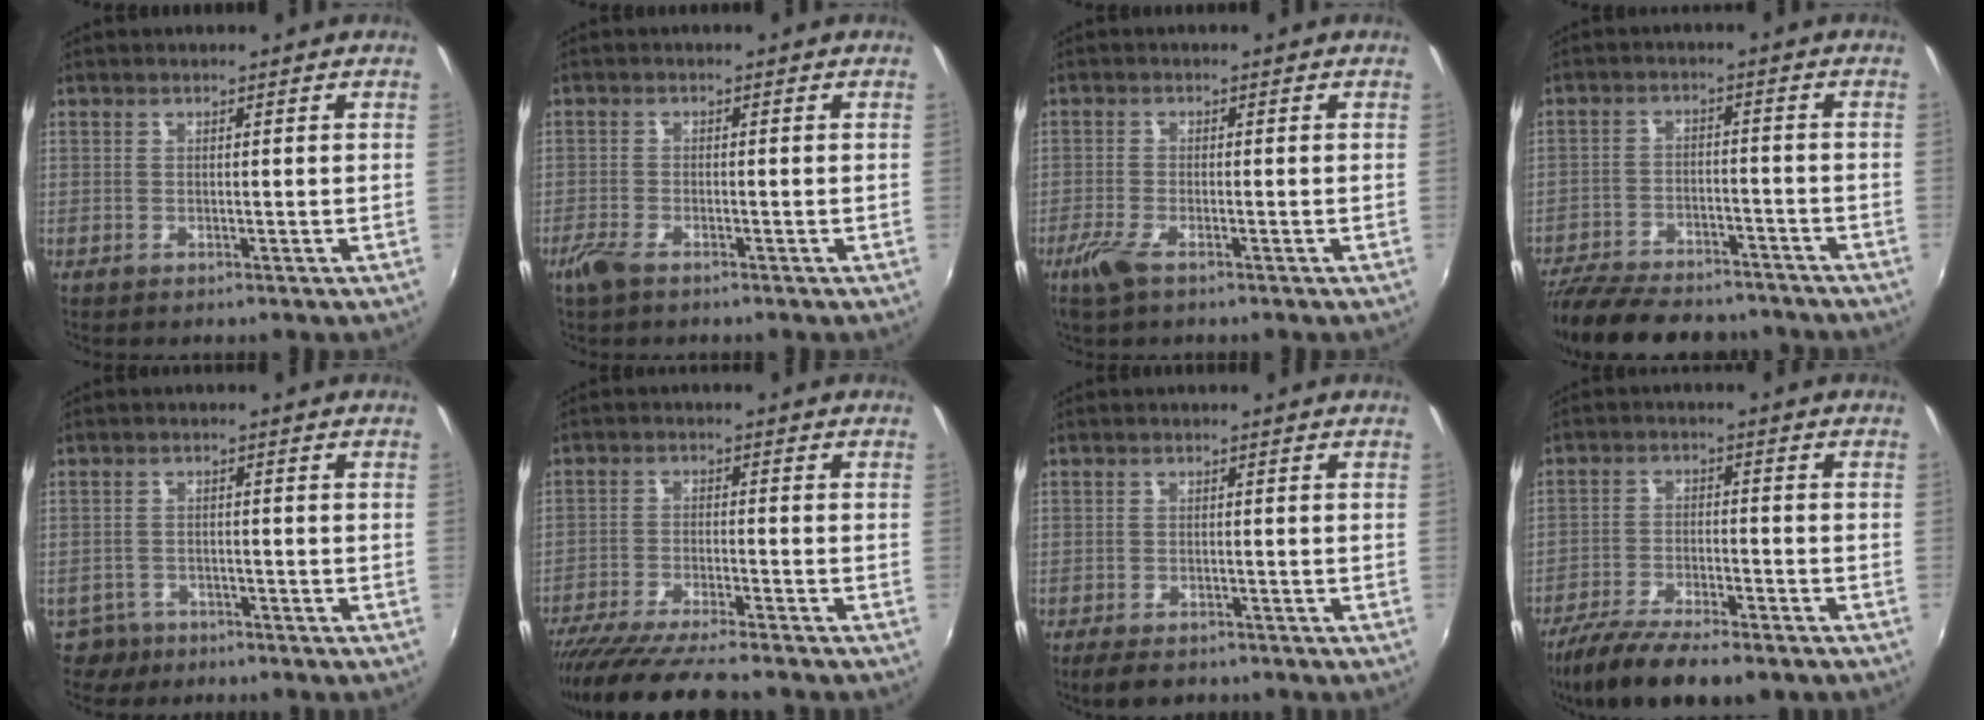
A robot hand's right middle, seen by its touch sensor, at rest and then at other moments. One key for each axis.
{"total": 3.3, "fx": -2.5, "fy": 1.0, "fz": 2.0, "tx": -0.054, "ty": -0.008, "tz": -0.050}
{"total": 4.1, "fx": -2.7, "fy": 1.1, "fz": 2.9, "tx": -0.074, "ty": -0.012, "tz": -0.055}
{"total": 19.7, "fx": -16.5, "fy": 6.6, "fz": 8.5, "tx": -0.187, "ty": -0.017, "tz": -0.242}
{"total": 4.0, "fx": -3.0, "fy": 2.7, "fz": 0.4, "tx": -0.022, "ty": 0.004, "tz": -0.053}
{"total": 14.3, "fx": -12.4, "fy": 0.7, "fz": 7.0, "tx": -0.147, "ty": -0.037, "tz": -0.206}
{"total": 4.7, "fx": -3.7, "fy": 2.0, "fz": 2.1, "tx": -0.050, "ty": -0.010, "tz": -0.060}
{"total": 13.9, "fx": -10.9, "fy": 3.3, "fz": 8.0, "tx": -0.170, "ty": -0.040, "tz": -0.184}